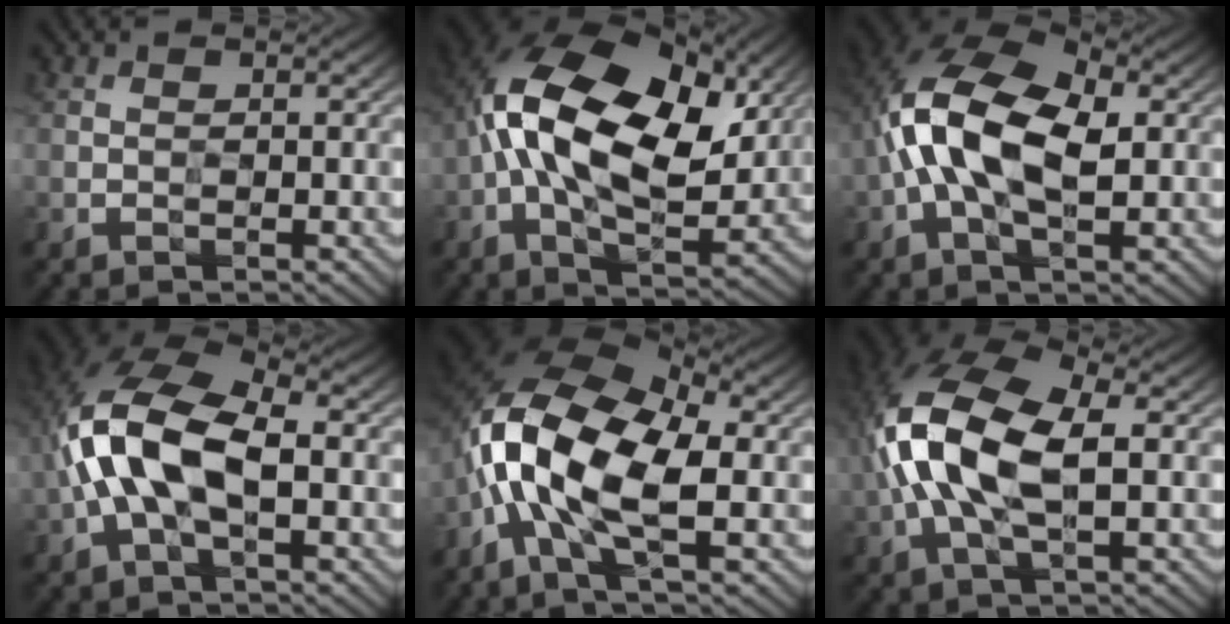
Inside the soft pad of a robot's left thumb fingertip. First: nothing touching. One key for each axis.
{"total": 17.0, "fx": 2.7, "fy": 9.9, "fz": 13.6, "tx": -0.276, "ty": 0.013, "tz": 0.042}
{"total": 12.8, "fx": 0.0, "fy": 6.9, "fz": 10.8, "tx": -0.237, "ty": 0.024, "tz": -0.013}
{"total": 11.9, "fx": -0.8, "fy": 6.2, "fz": 10.1, "tx": -0.236, "ty": 0.020, "tz": -0.024}
{"total": 13.1, "fx": -2.6, "fy": 5.8, "fz": 11.5, "tx": -0.262, "ty": 0.001, "tz": -0.065}
{"total": 13.0, "fx": 0.2, "fy": 6.6, "fz": 11.1, "tx": -0.272, "ty": 0.018, "tz": -0.001}